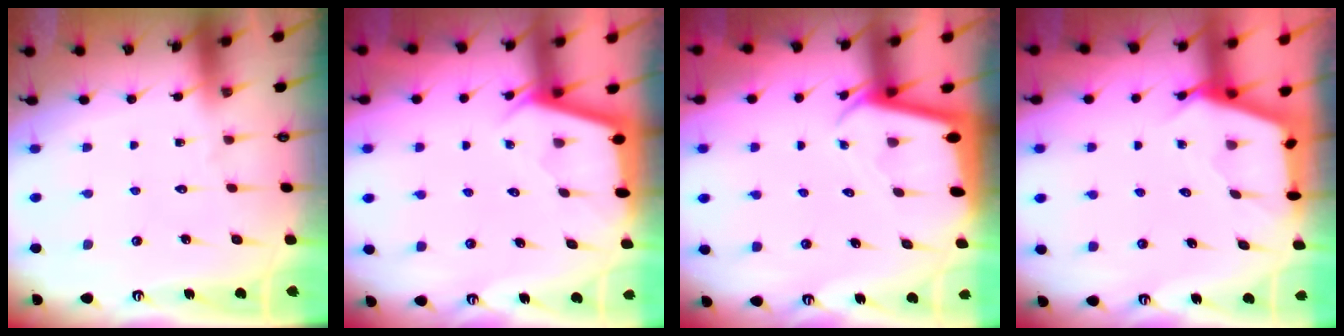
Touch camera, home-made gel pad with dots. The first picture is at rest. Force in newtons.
{"total": 2.4, "press": 2.4, "slide": 0.2}
{"total": 2.2, "press": 2.2, "slide": 0.2}
{"total": 2.5, "press": 2.5, "slide": 0.3}